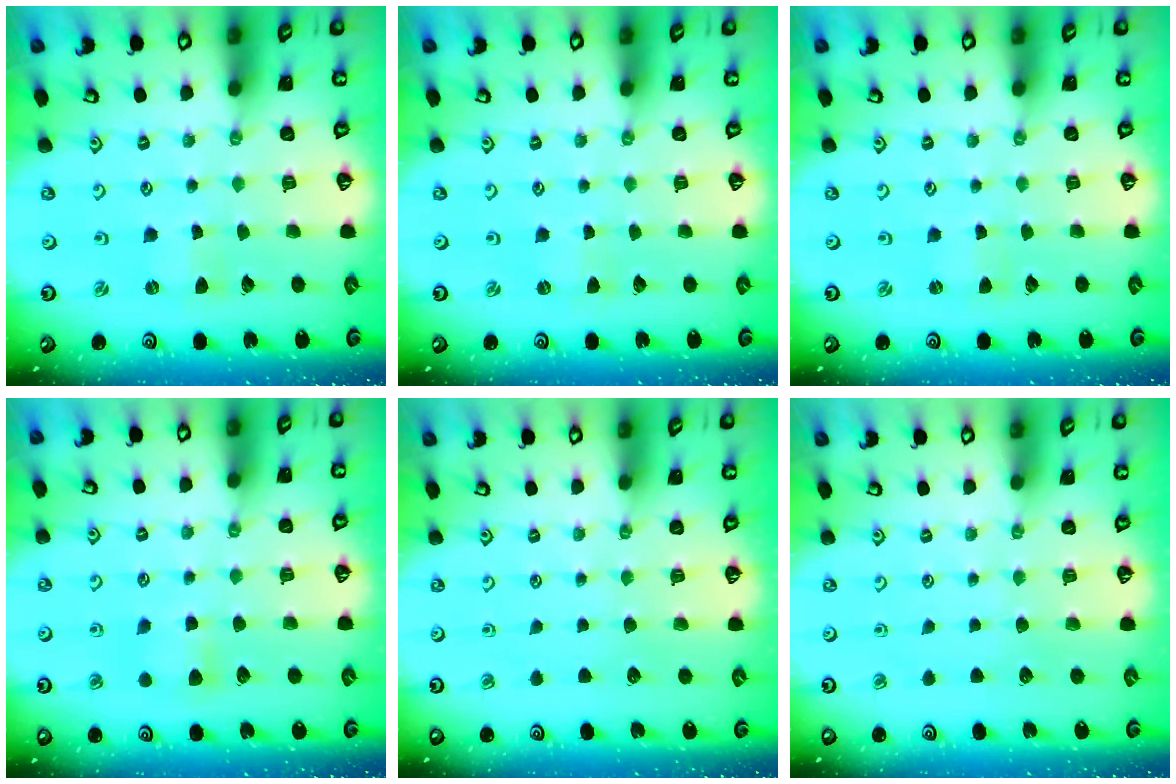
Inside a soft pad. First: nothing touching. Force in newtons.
{"total": 1.1, "press": 1.0, "slide": 0.4}
{"total": 1.0, "press": 1.0, "slide": 0.1}
{"total": 4.9, "press": 4.8, "slide": 0.8}
{"total": 0.0}
{"total": 0.0}